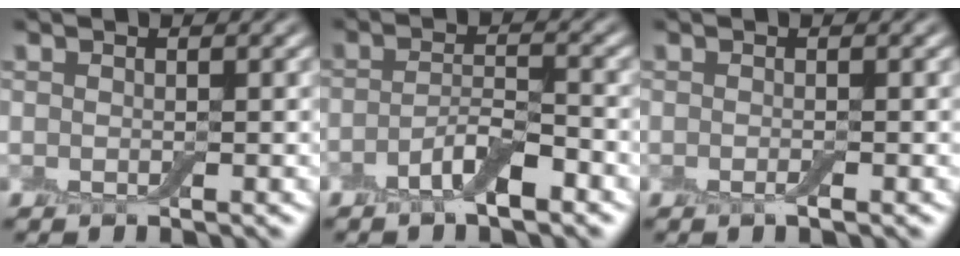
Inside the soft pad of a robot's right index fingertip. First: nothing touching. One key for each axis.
{"total": 3.4, "fx": -1.9, "fy": 1.1, "fz": 2.6, "tx": -0.052, "ty": 0.006, "tz": -0.042}
{"total": 0.6, "fx": -0.2, "fy": 0.1, "fz": 0.6, "tx": -0.010, "ty": -0.003, "tz": -0.006}